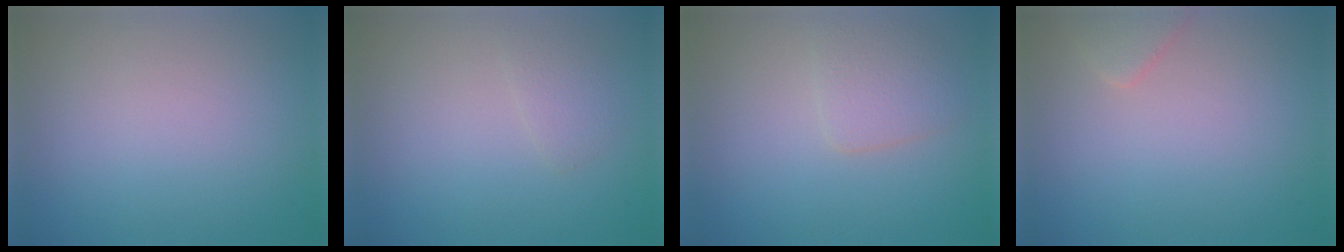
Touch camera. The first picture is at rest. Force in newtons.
{"total": 1.1, "press": 1.1, "slide": 0.1}
{"total": 2.1, "press": 2.1, "slide": 0.1}
{"total": 1.4, "press": 1.4, "slide": 0.1}